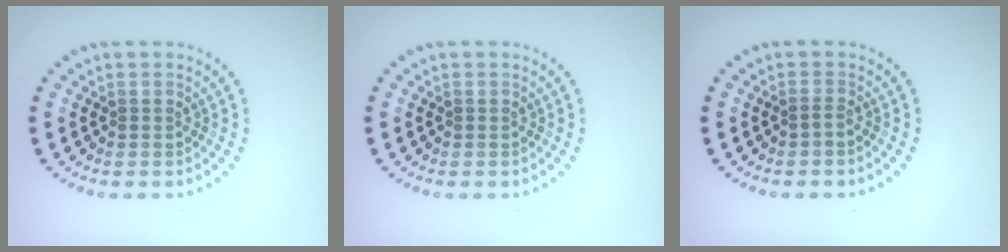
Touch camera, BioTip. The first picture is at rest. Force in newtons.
{"total": 0.0}
{"total": 0.5, "press": 0.3, "slide": 0.4}